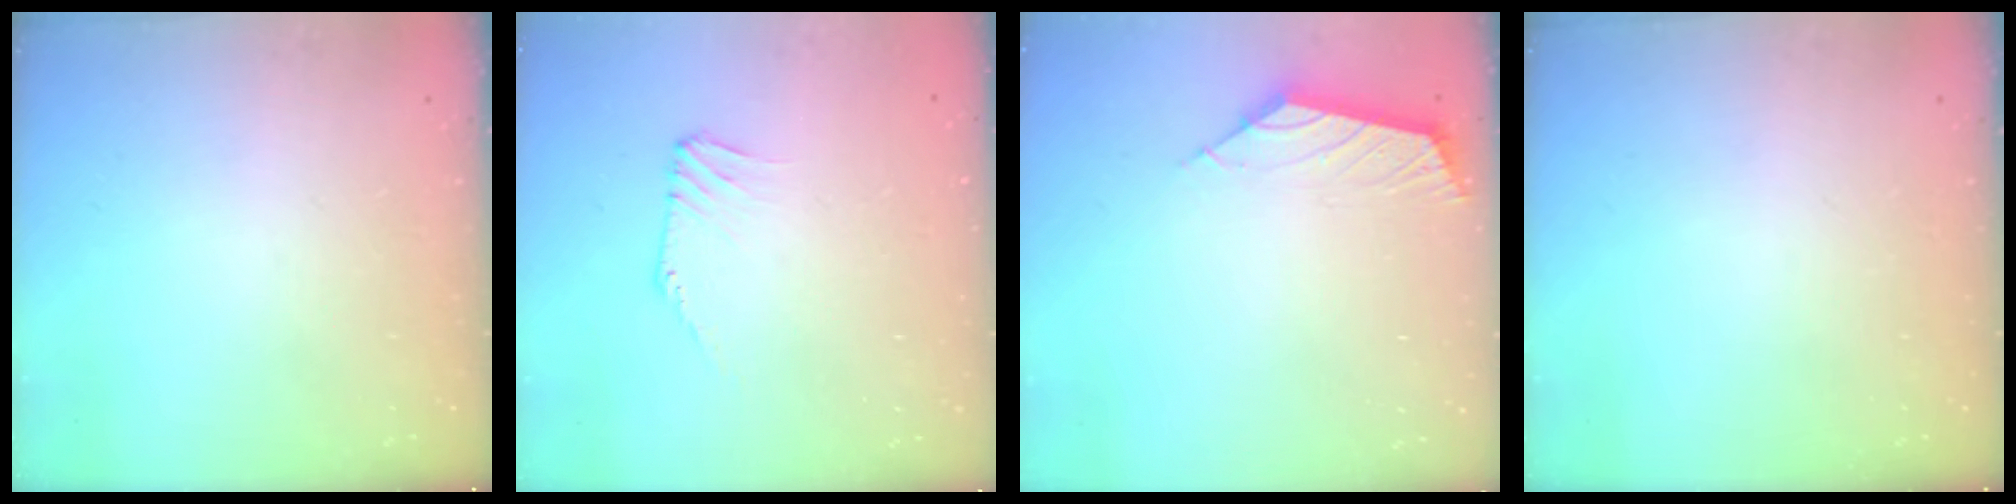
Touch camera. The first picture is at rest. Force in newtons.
{"total": 1.3, "press": 1.2, "slide": 0.2}
{"total": 2.7, "press": 2.6, "slide": 0.7}
{"total": 0.0}